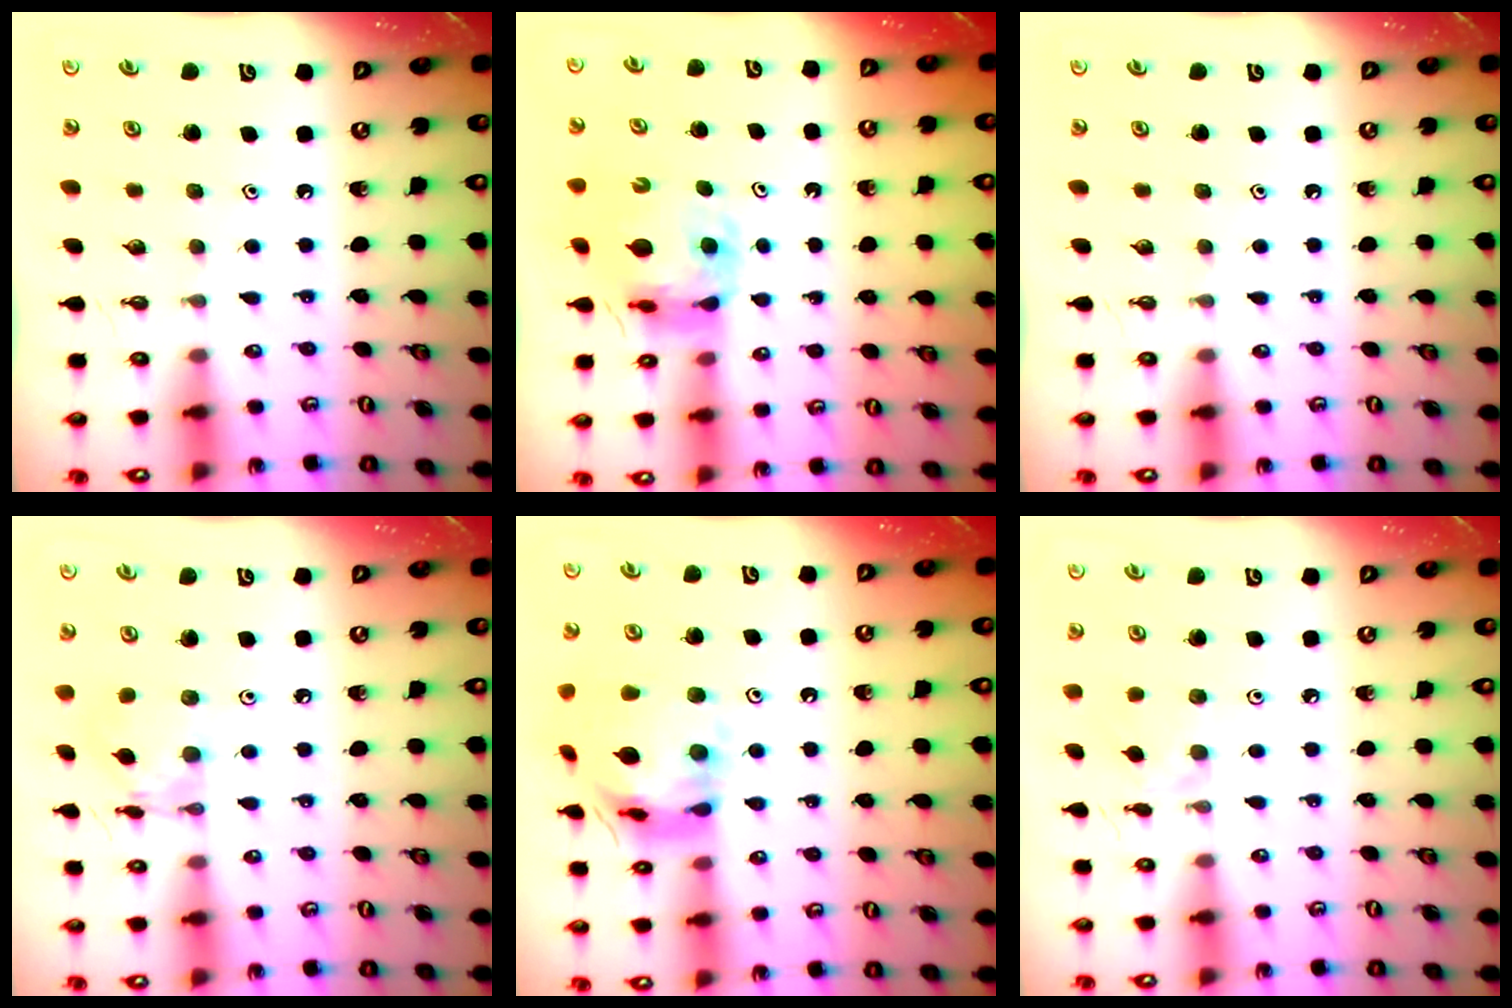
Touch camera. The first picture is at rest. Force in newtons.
{"total": 10.6, "press": 10.5, "slide": 1.3}
{"total": 0.0}
{"total": 6.8, "press": 6.8, "slide": 0.3}
{"total": 16.9, "press": 16.8, "slide": 1.7}
{"total": 1.4, "press": 1.4, "slide": 0.4}